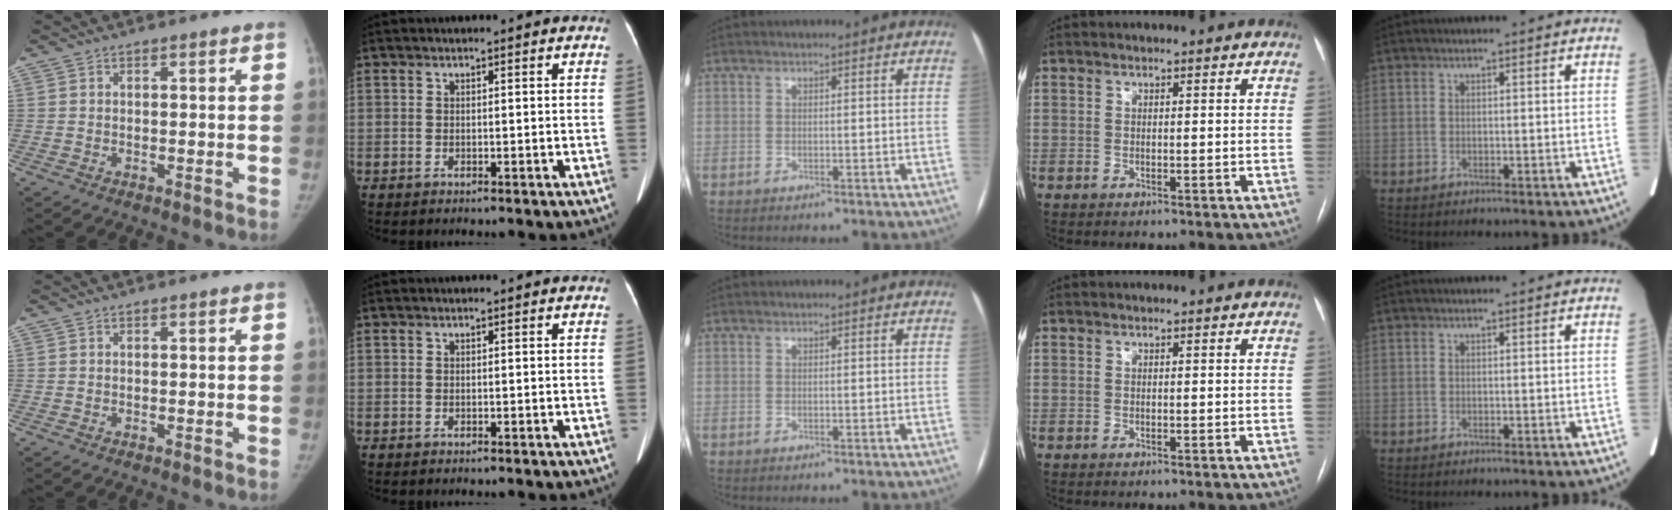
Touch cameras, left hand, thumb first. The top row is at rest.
{}